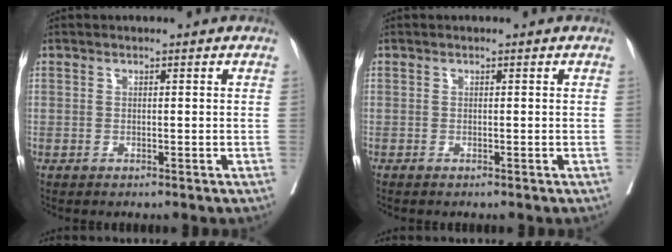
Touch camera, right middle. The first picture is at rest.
{"total": 0.0}